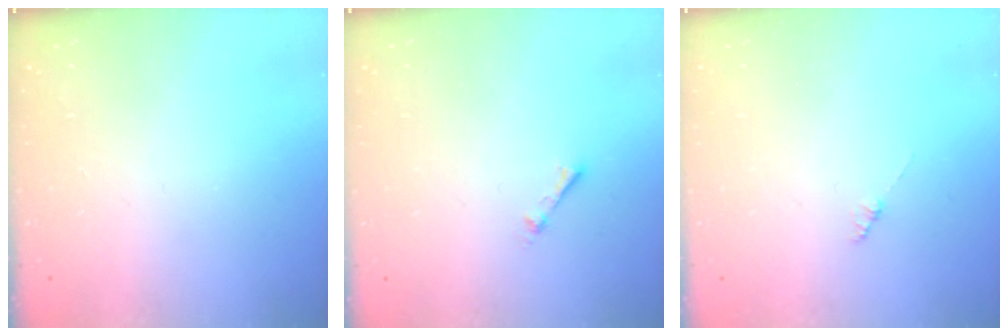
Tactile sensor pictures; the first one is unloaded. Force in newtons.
{"total": 1.7, "press": 1.7, "slide": 0.2}
{"total": 0.9, "press": 0.8, "slide": 0.2}